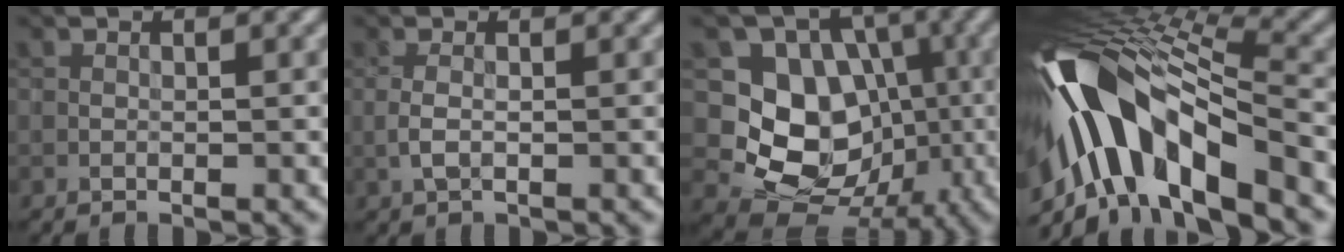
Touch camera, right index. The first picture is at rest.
{"total": 0.9, "force": [0.0, 0.3, 0.9], "torque": [-0.019, 0.003, -0.003]}
{"total": 9.7, "force": [-0.7, 8.4, 4.7], "torque": [-0.056, -0.012, -0.031]}
{"total": 13.3, "force": [-5.0, 5.5, 11.0], "torque": [-0.197, 0.025, -0.088]}